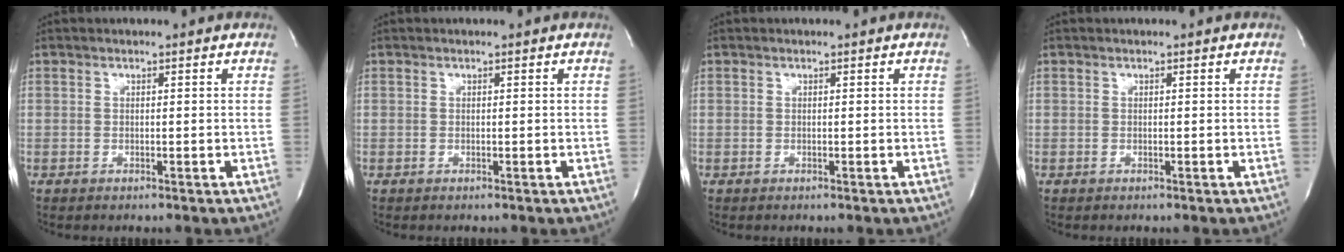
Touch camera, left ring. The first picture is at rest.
{"total": 0.0}
{"total": 0.0}
{"total": 0.0}